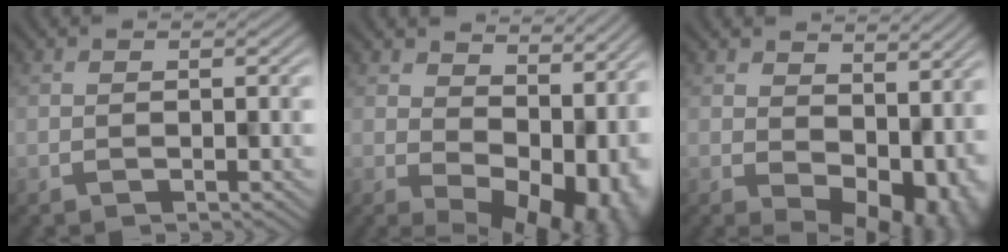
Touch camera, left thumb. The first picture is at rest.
{"total": 13.6, "force": [1.2, 8.9, 10.2], "torque": [-0.112, -0.040, 0.062]}
{"total": 10.3, "force": [0.5, 7.0, 7.5], "torque": [-0.092, -0.036, 0.035]}